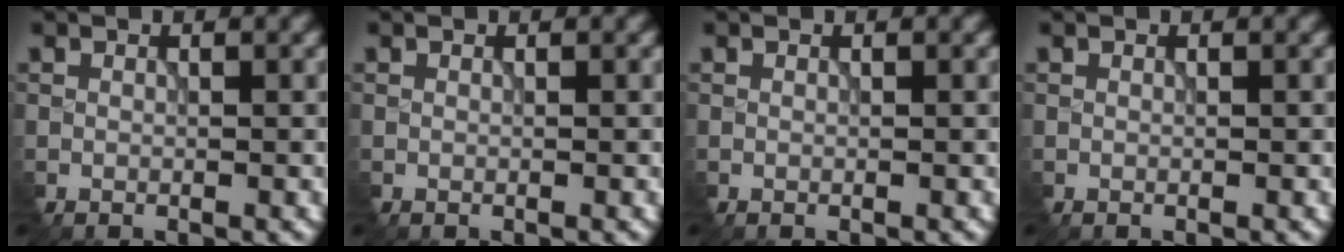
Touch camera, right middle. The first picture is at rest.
{"total": 0.0}
{"total": 0.0}
{"total": 0.0}